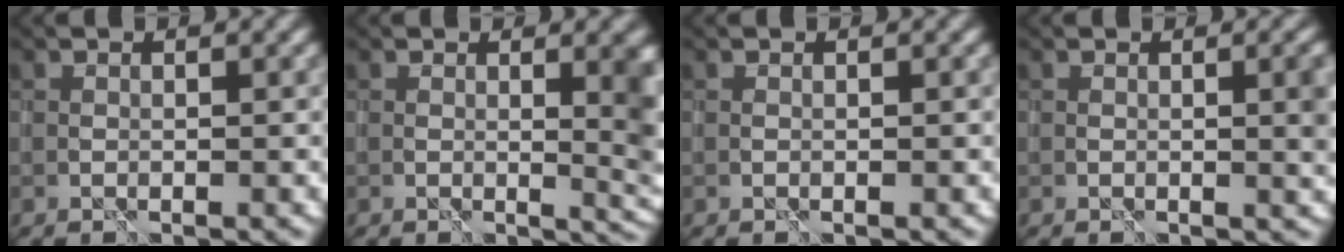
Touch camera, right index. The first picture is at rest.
{"total": 4.8, "force": [0.6, 1.8, 4.5], "torque": [-0.035, -0.003, 0.011]}
{"total": 0.0}
{"total": 2.6, "force": [0.2, 0.6, 2.5], "torque": [-0.029, 0.004, 0.004]}